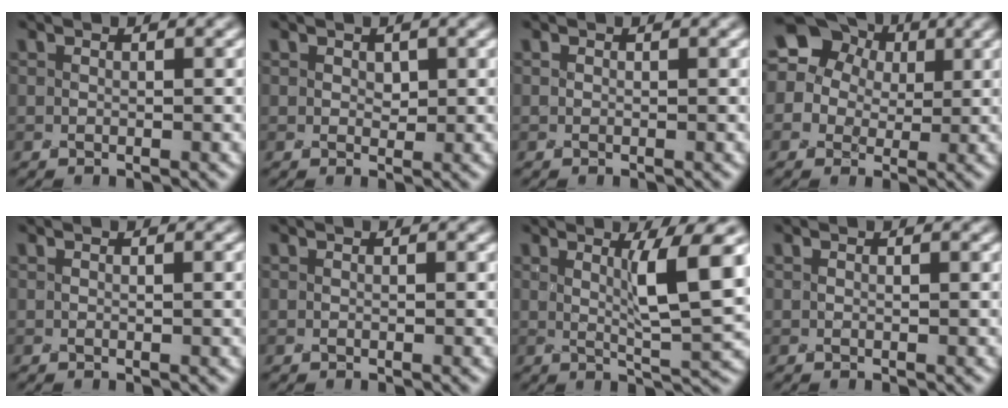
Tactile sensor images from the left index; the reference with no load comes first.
{"total": 0.5, "force": [-0.1, 0.5, 0.2], "torque": [0.002, 0.004, 0.010]}
{"total": 0.0}
{"total": 13.0, "force": [4.6, 11.1, 4.8], "torque": [-0.126, 0.052, 0.064]}
{"total": 1.0, "force": [0.0, 0.4, 0.9], "torque": [-0.004, 0.002, 0.000]}
{"total": 0.0}
{"total": 5.6, "force": [1.2, 0.6, 5.5], "torque": [-0.084, -0.002, 0.030]}
{"total": 0.0}